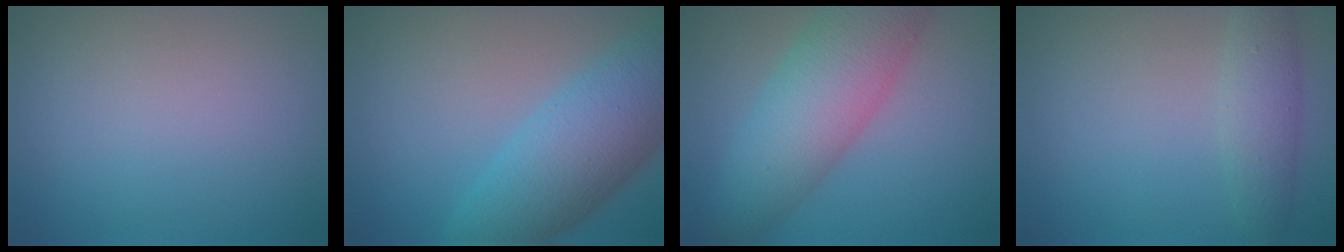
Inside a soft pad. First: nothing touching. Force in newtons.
{"total": 8.0, "press": 8.0, "slide": 0.3}
{"total": 8.4, "press": 8.4, "slide": 0.3}
{"total": 2.8, "press": 2.8, "slide": 0.0}